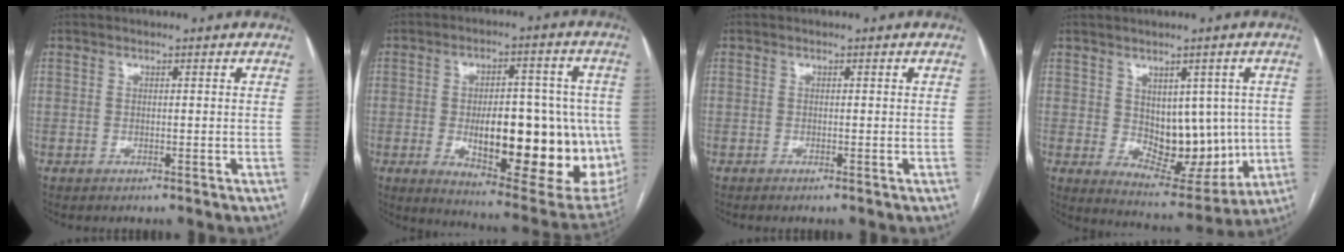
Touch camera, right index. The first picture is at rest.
{"total": 23.0, "force": [-3.2, 8.2, 21.2], "torque": [-0.246, 0.007, -0.018]}
{"total": 0.5, "force": [-0.4, -0.1, 0.3], "torque": [-0.006, 0.000, -0.008]}
{"total": 11.3, "force": [0.4, 6.7, 9.1], "torque": [-0.112, 0.000, 0.032]}